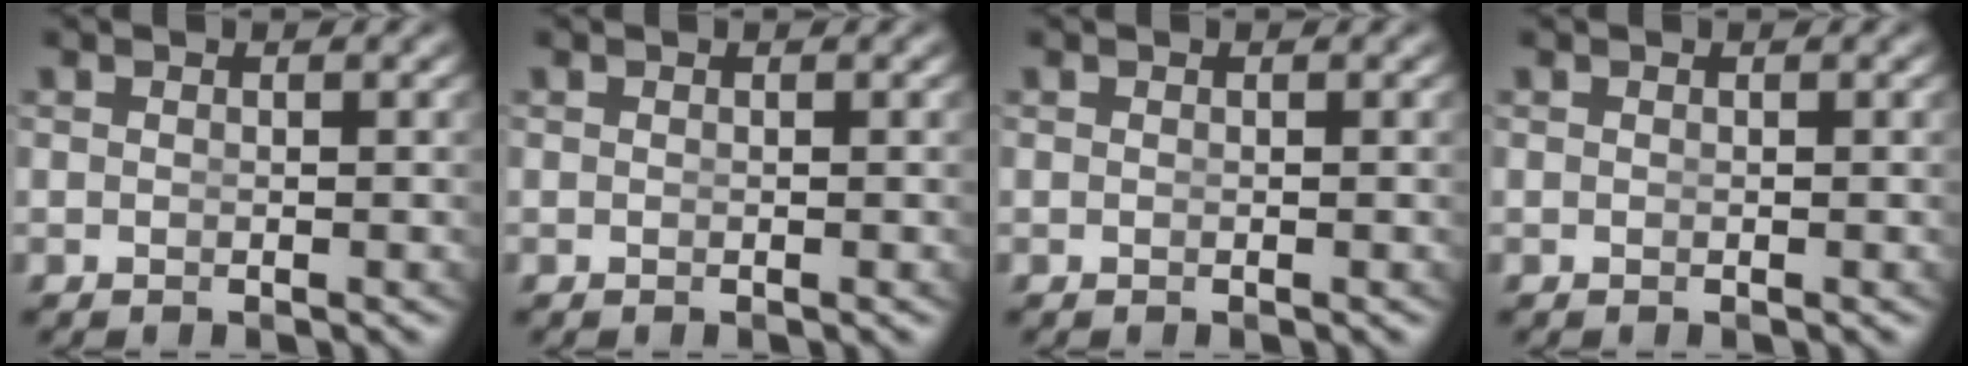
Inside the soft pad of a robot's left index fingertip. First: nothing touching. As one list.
[{"total": 0.0}, {"total": 0.0}, {"total": 0.0}]